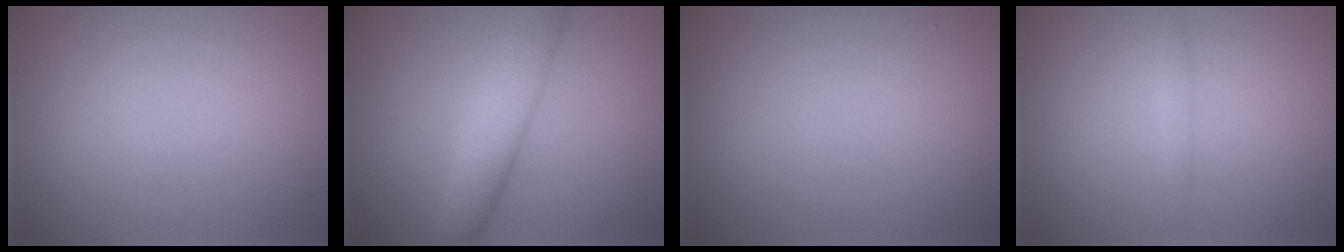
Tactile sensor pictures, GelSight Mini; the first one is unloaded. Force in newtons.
{"total": 4.8, "press": 4.8, "slide": 0.2}
{"total": 0.0}
{"total": 0.7, "press": 0.7, "slide": 0.1}